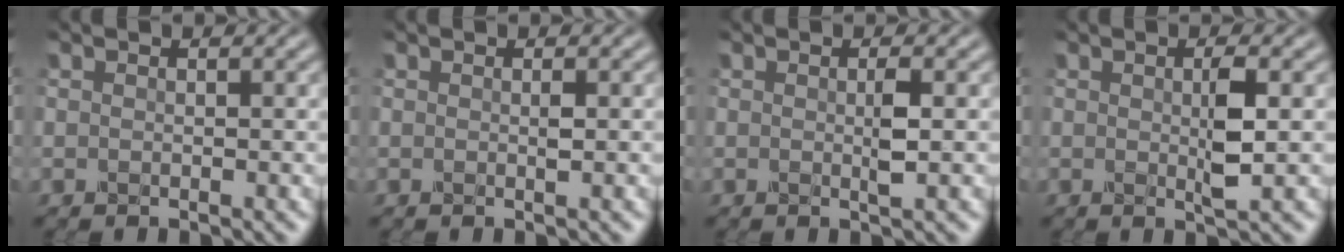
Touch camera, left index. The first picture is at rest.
{"total": 0.6, "force": [0.1, 0.0, 0.6], "torque": [-0.011, 0.001, 0.000]}
{"total": 1.6, "force": [0.1, 0.1, 1.6], "torque": [-0.030, -0.001, 0.000]}
{"total": 2.6, "force": [0.2, 0.4, 2.6], "torque": [-0.048, -0.003, 0.002]}